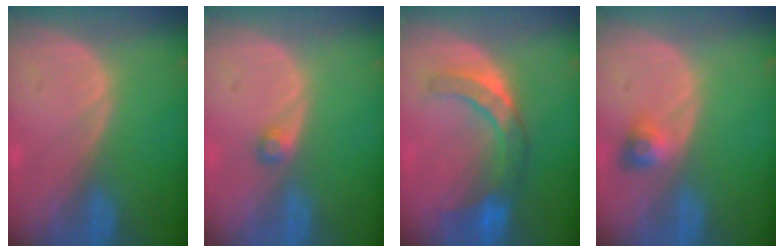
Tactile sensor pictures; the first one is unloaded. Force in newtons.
{"total": 1.5, "press": 1.4, "slide": 0.2}
{"total": 7.5, "press": 7.3, "slide": 1.8}
{"total": 2.9, "press": 2.7, "slide": 1.2}